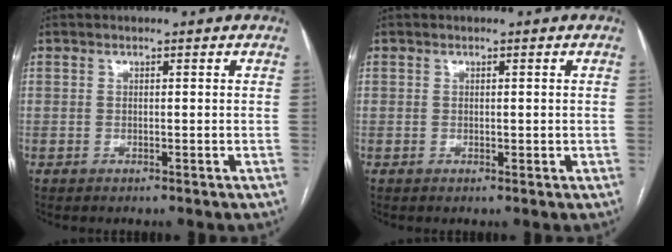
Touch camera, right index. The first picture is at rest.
{"total": 1.0, "force": [0.1, 0.7, 0.7], "torque": [-0.010, 0.002, 0.004]}